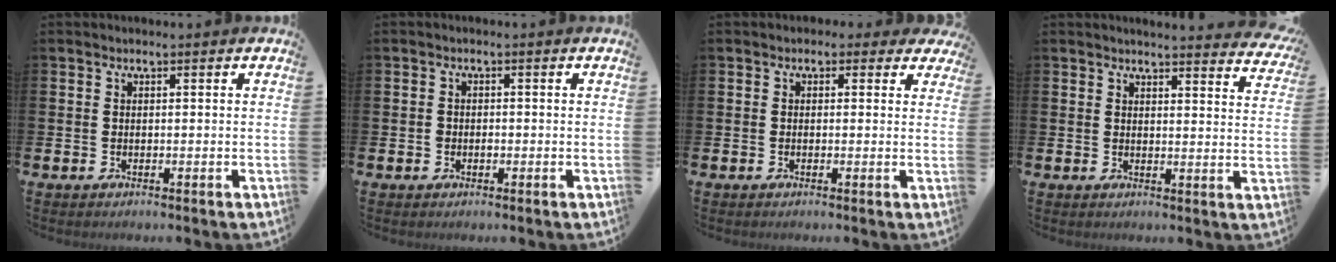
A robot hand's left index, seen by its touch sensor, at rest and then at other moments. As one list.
[{"total": 1.1, "force": [-0.3, 1.0, 0.4], "torque": [-0.009, 0.006, -0.009]}, {"total": 1.1, "force": [0.2, 1.0, 0.3], "torque": [-0.005, 0.011, 0.000]}, {"total": 3.5, "force": [3.5, -0.1, 0.2], "torque": [0.004, -0.031, 0.058]}]